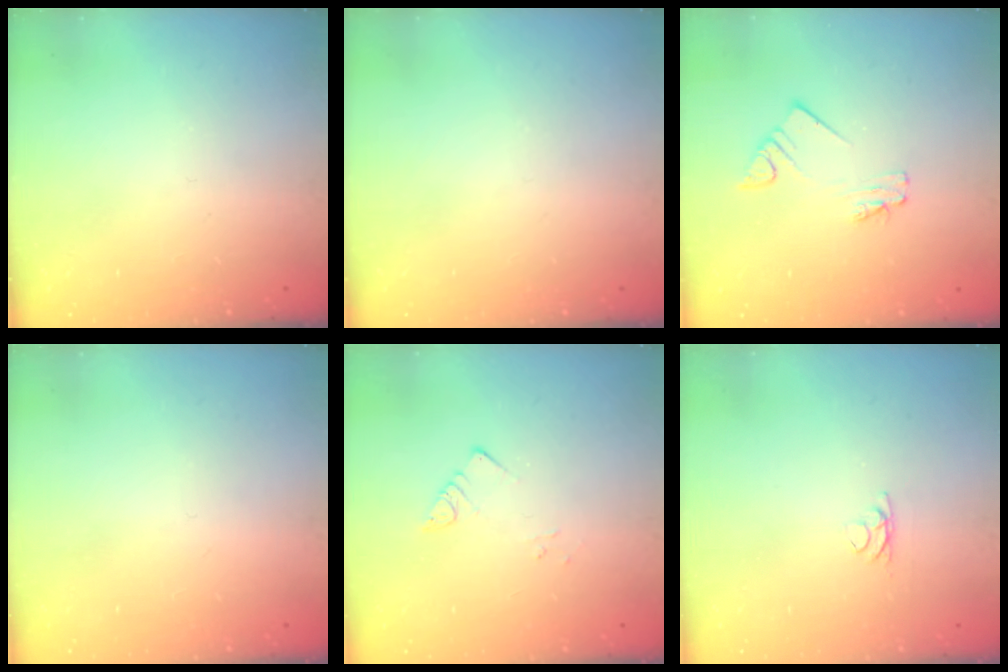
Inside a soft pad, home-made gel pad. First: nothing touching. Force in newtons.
{"total": 0.0}
{"total": 2.1, "press": 2.1, "slide": 0.0}
{"total": 0.8, "press": 0.8, "slide": 0.1}
{"total": 2.9, "press": 2.9, "slide": 0.2}
{"total": 2.8, "press": 2.8, "slide": 0.5}